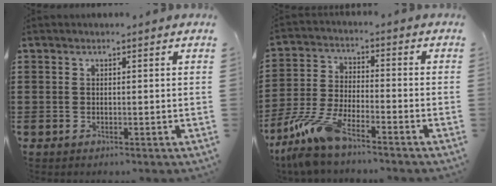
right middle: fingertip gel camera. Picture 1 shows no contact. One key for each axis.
{"total": 8.9, "fx": -7.2, "fy": 1.3, "fz": 5.2, "tx": -0.131, "ty": -0.010, "tz": -0.145}